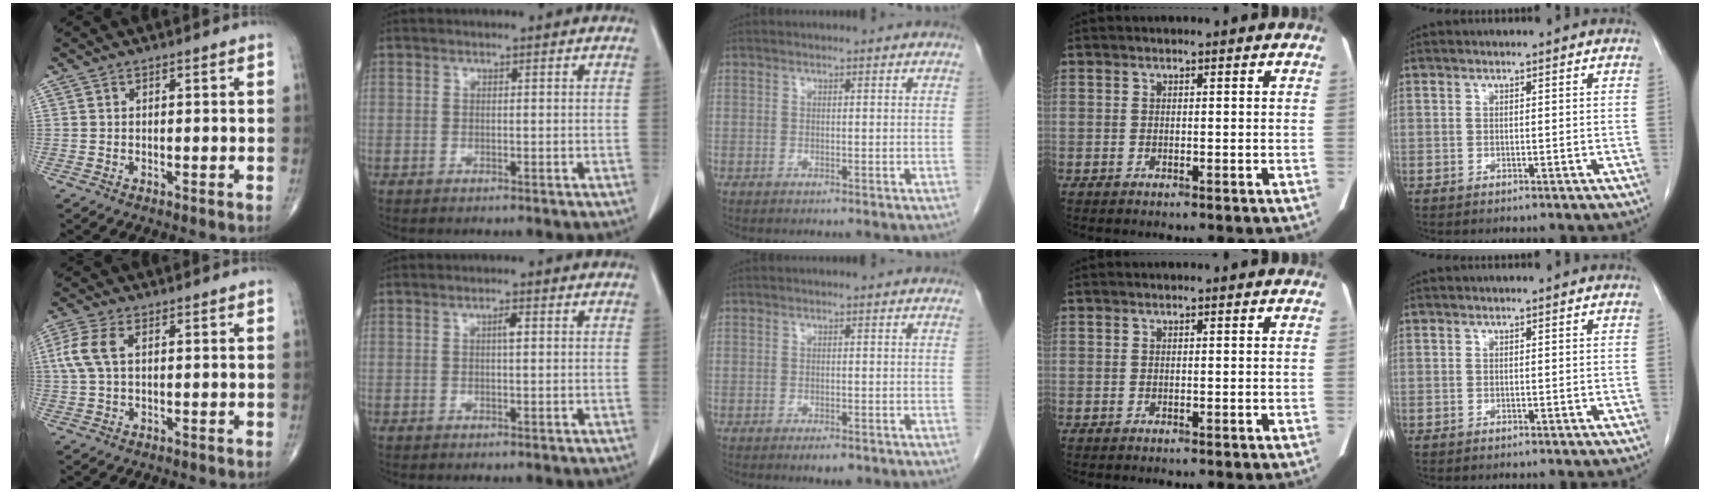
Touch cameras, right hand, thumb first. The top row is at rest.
{"thumb": {"total": 5.9, "force": [1.3, 3.1, 4.8], "torque": [-0.134, 0.017, 0.024]}, "index": {"total": 1.3, "force": [0.3, 0.2, 1.3], "torque": [-0.023, 0.004, 0.004]}, "middle": {"total": 2.4, "force": [-1.6, 0.8, 1.7], "torque": [-0.025, -0.004, -0.017]}}